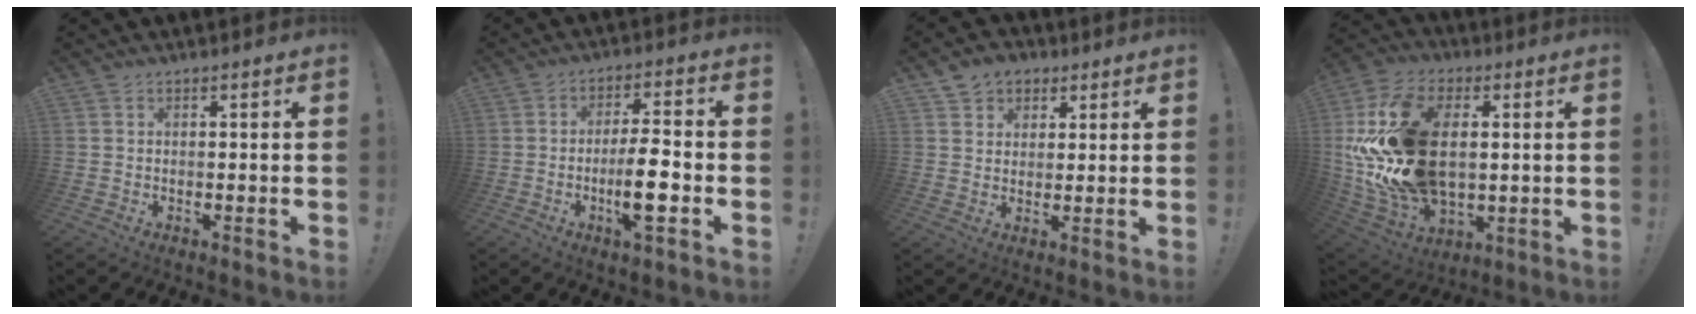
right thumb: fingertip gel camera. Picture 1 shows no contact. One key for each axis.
{"total": 10.7, "fx": -3.1, "fy": 2.4, "fz": 9.9, "tx": -0.168, "ty": 0.003, "tz": -0.060}
{"total": 5.6, "fx": 2.5, "fy": 4.9, "fz": 1.0, "tx": -0.010, "ty": -0.013, "tz": 0.049}
{"total": 25.5, "fx": 2.0, "fy": 16.3, "fz": 19.4, "tx": -0.382, "ty": 0.010, "tz": 0.049}